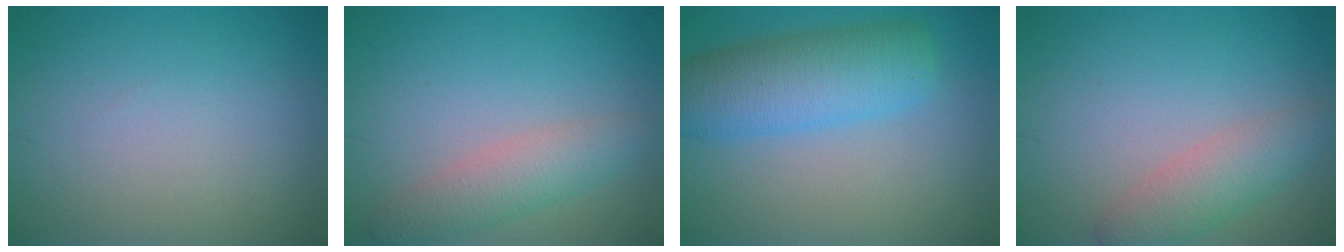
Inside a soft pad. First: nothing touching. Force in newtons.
{"total": 3.5, "press": 3.5, "slide": 0.1}
{"total": 7.0, "press": 7.0, "slide": 0.1}
{"total": 3.5, "press": 3.5, "slide": 0.3}